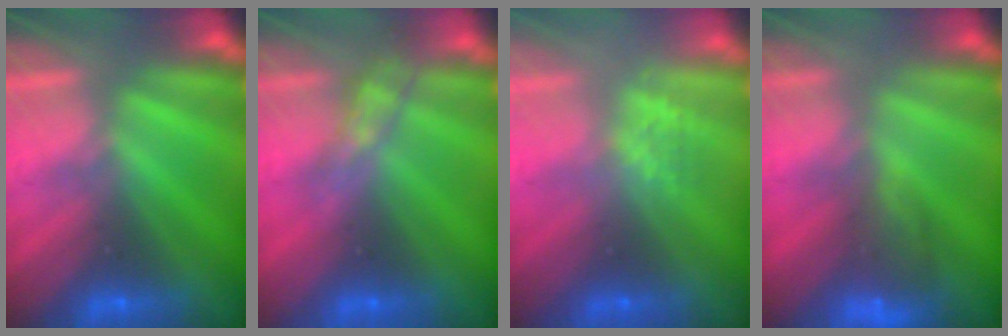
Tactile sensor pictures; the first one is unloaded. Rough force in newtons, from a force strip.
{"total": 2.7}
{"total": 2.8}
{"total": 5.8}